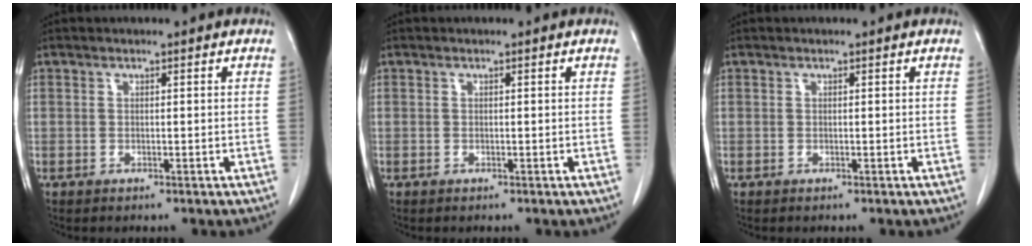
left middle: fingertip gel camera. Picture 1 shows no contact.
{"total": 0.0}
{"total": 0.0}